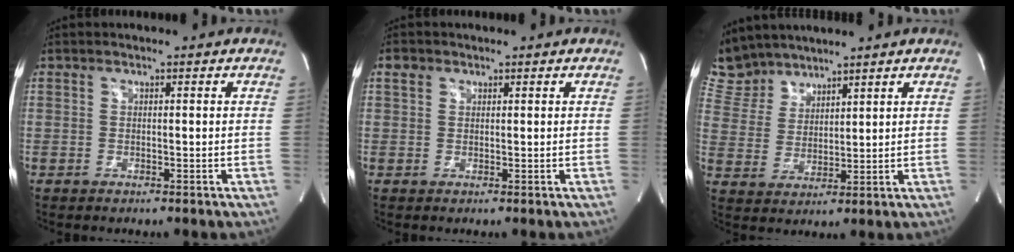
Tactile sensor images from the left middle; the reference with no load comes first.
{"total": 1.7, "force": [1.0, 1.3, 0.5], "torque": [-0.010, 0.011, 0.019]}
{"total": 8.6, "force": [7.9, 3.3, 0.6], "torque": [-0.025, 0.011, 0.172]}